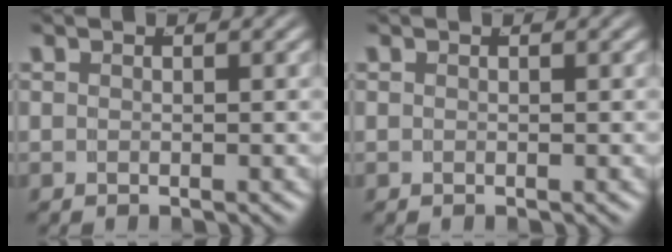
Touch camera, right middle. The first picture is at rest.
{"total": 0.0}